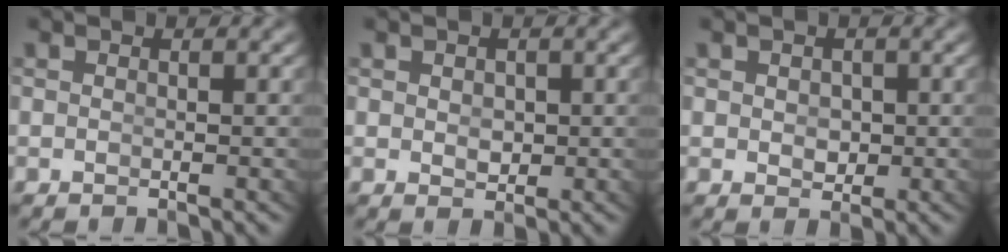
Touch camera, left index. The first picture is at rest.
{"total": 1.1, "force": [0.1, 0.7, 0.9], "torque": [-0.017, -0.014, 0.012]}
{"total": 1.4, "force": [0.1, 1.0, 0.9], "torque": [-0.017, -0.014, 0.012]}